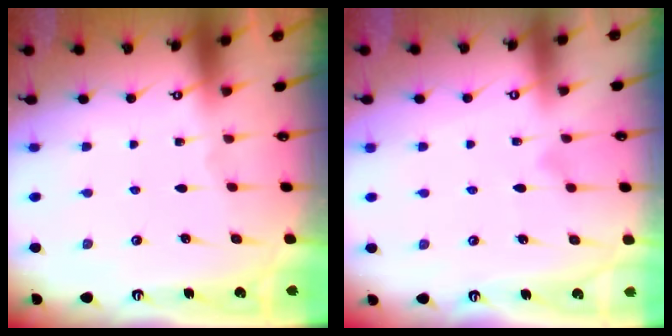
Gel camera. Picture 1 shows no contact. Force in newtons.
{"total": 6.0, "press": 6.0, "slide": 0.3}